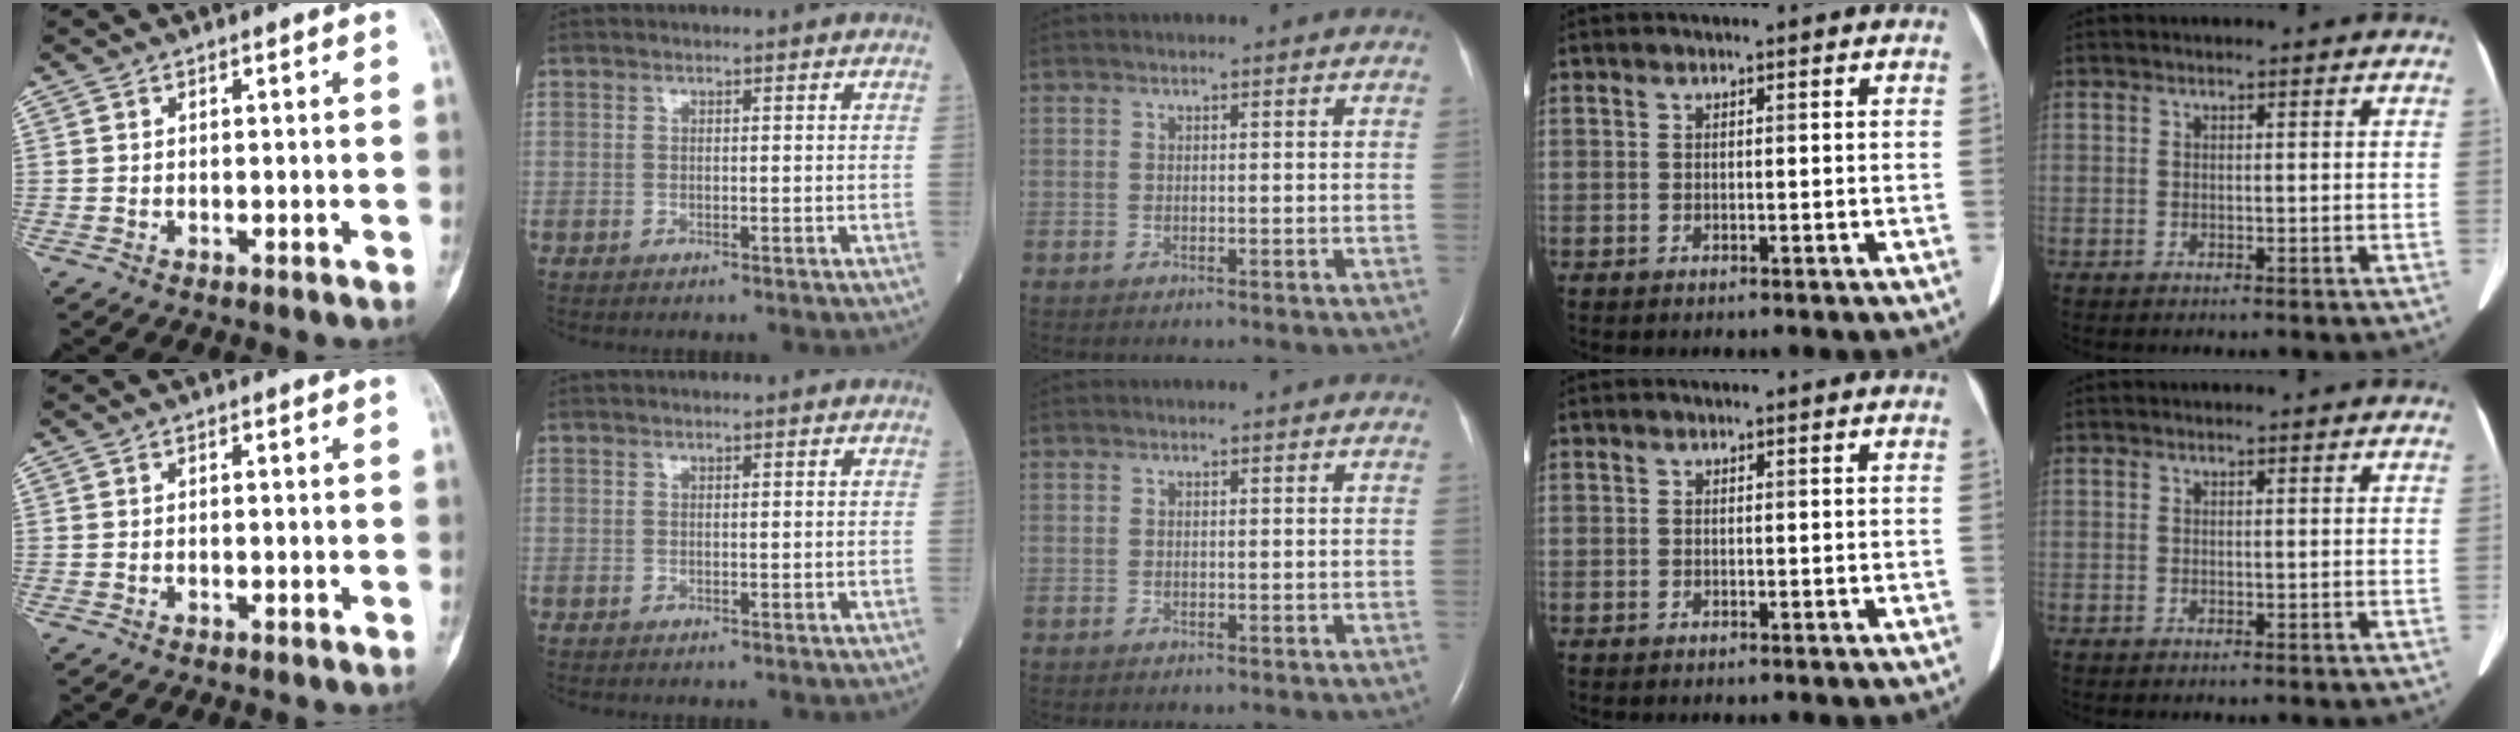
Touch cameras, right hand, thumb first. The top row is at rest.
{}